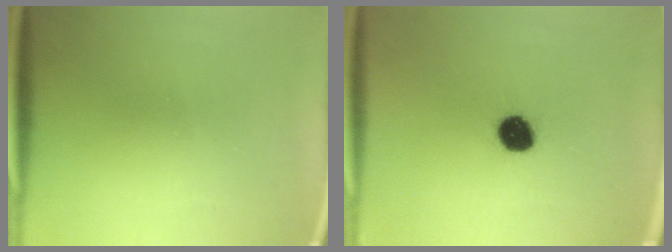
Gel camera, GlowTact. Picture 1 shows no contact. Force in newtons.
{"total": 7.6}